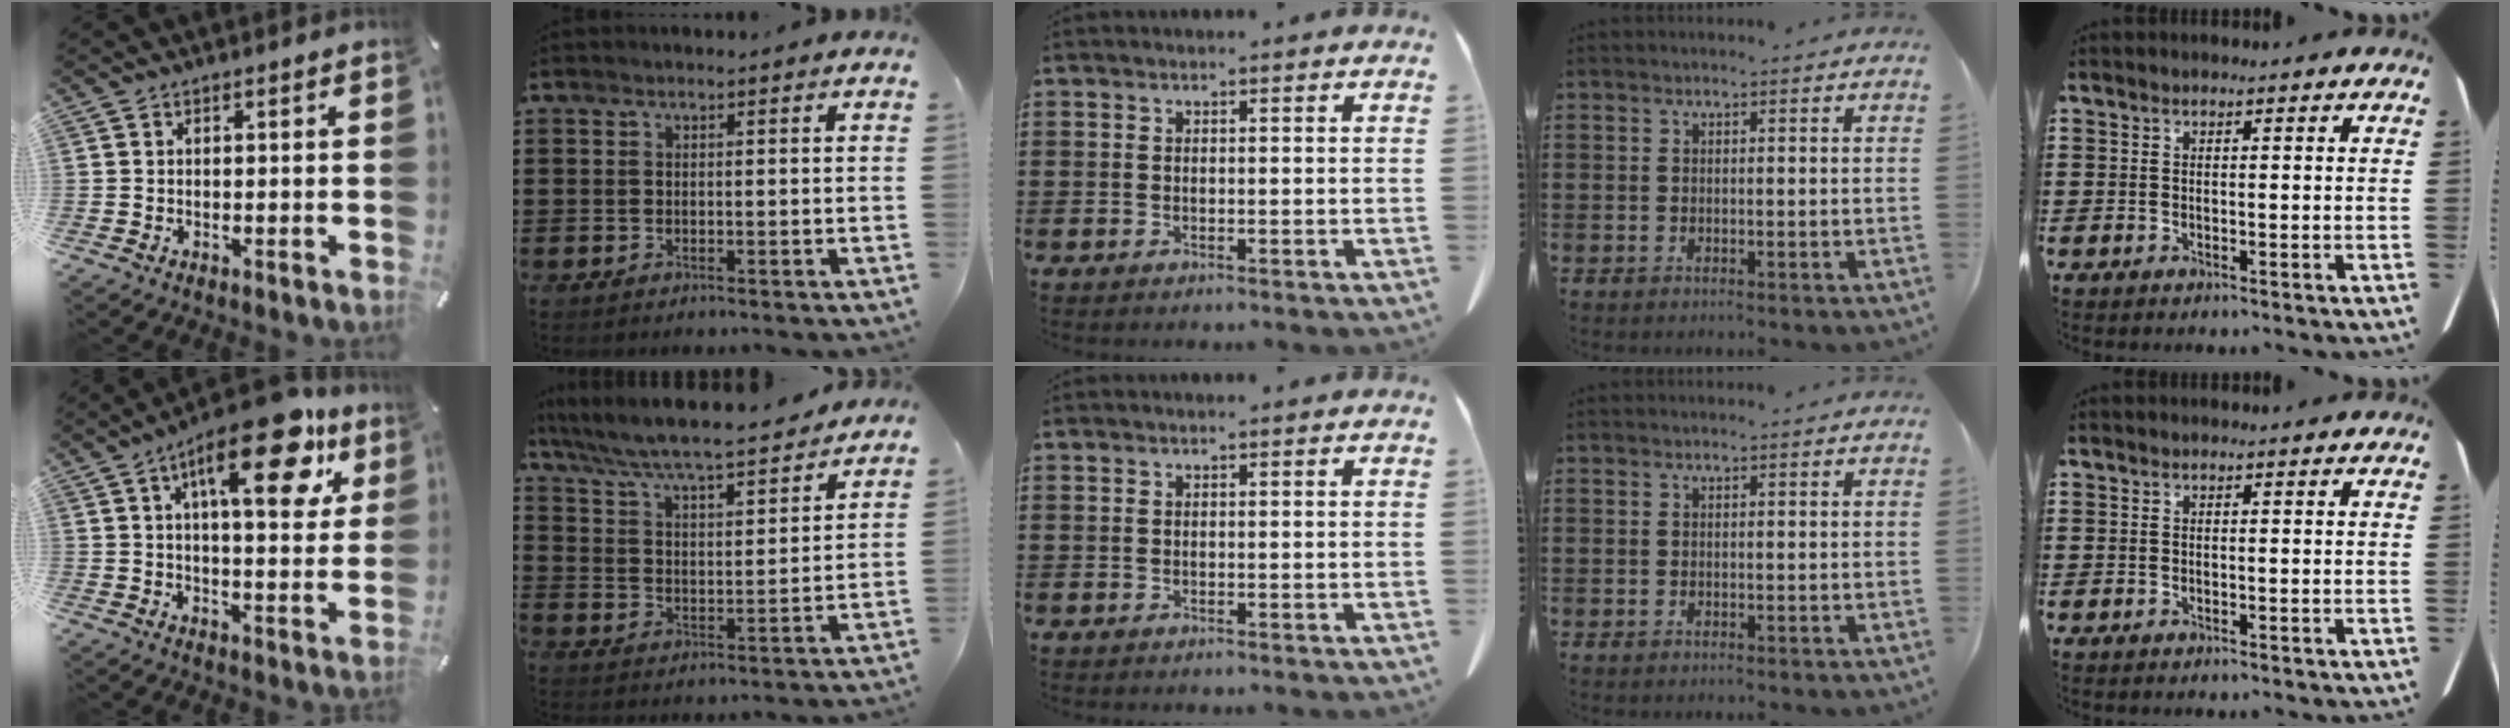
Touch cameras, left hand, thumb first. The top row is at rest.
{"thumb": {"total": 19.5, "force": [9.6, 7.2, 15.3], "torque": [-0.226, -0.037, 0.147]}, "index": {"total": 6.2, "force": [5.8, 0.0, 2.1], "torque": [-0.068, -0.044, 0.095]}}